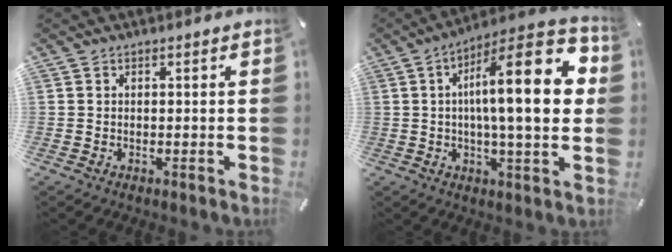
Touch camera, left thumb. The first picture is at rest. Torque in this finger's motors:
{"motor_torque": [2.48, 2.52, 2.14, -0.62, 0.50]}